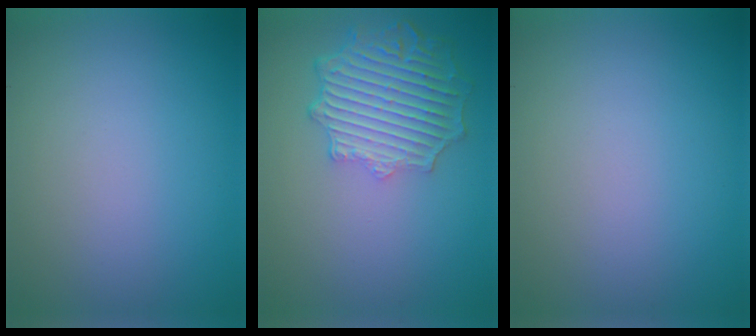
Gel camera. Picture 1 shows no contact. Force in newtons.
{"total": 6.2, "press": 5.0, "slide": 3.8}
{"total": 0.0}